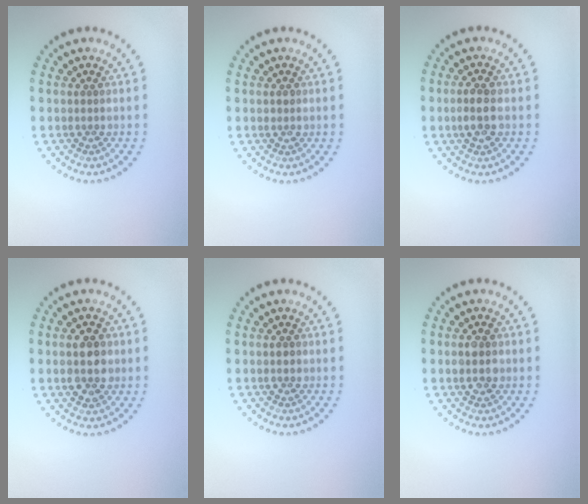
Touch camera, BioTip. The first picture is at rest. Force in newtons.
{"total": 0.7, "press": 0.7, "slide": 0.3}
{"total": 2.3, "press": 2.3, "slide": 0.2}
{"total": 3.7, "press": 3.7, "slide": 0.2}
{"total": 1.3, "press": 1.3, "slide": 0.1}
{"total": 2.7, "press": 2.7, "slide": 0.1}